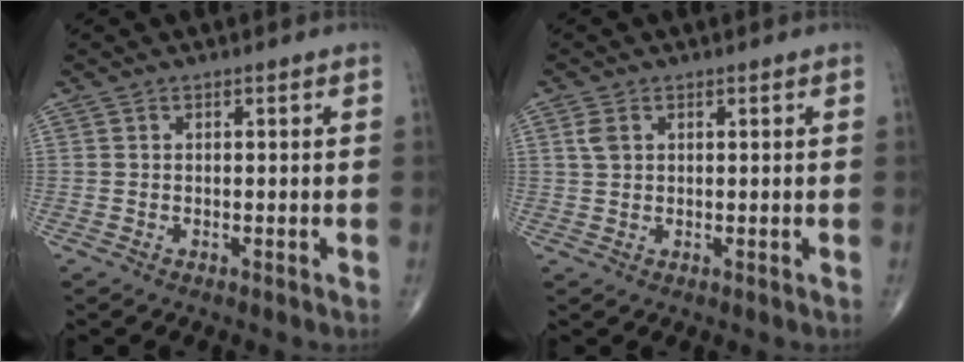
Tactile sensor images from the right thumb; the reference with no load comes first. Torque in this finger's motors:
{"motor_torque": [-0.34, 0.25, -0.09, -0.07, 0.05]}